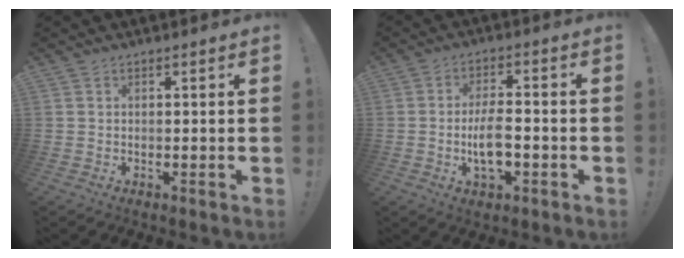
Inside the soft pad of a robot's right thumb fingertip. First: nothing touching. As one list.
[{"total": 9.0, "force": [-2.1, 4.1, 7.8], "torque": [-0.132, 0.003, -0.037]}]